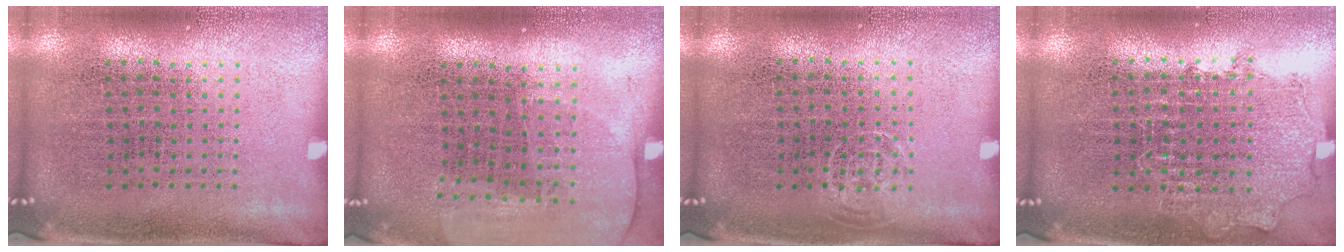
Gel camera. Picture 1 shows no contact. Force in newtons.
{"total": 1.4, "press": 1.3, "slide": 0.5}
{"total": 0.7, "press": 0.5, "slide": 0.4}
{"total": 0.9, "press": 0.8, "slide": 0.2}